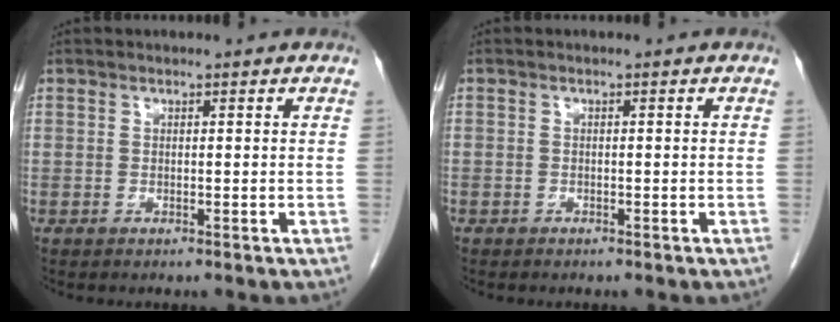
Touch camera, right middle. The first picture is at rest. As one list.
[{"total": 0.7, "force": [-0.5, 0.5, 0.0], "torque": [-0.007, 0.003, -0.010]}]